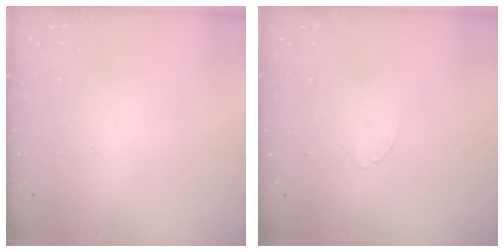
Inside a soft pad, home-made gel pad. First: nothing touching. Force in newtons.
{"total": 1.3, "press": 1.3, "slide": 0.1}